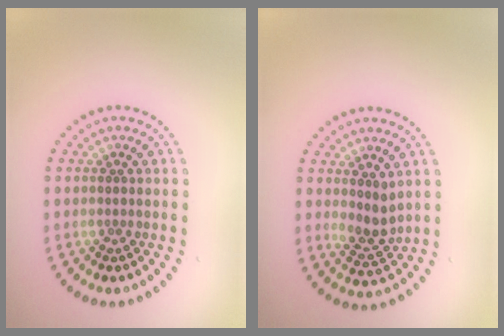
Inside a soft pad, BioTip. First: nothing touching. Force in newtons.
{"total": 2.4, "press": 2.1, "slide": 1.3}